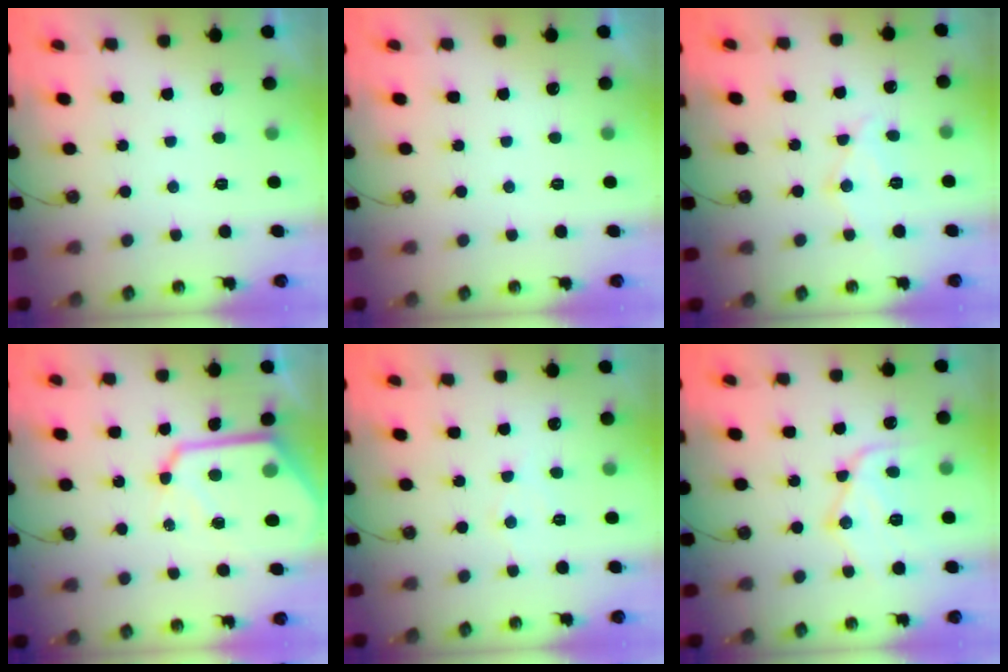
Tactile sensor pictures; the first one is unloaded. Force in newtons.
{"total": 0.0}
{"total": 11.3, "press": 11.3, "slide": 1.1}
{"total": 13.8, "press": 13.7, "slide": 1.5}
{"total": 5.4, "press": 5.4, "slide": 0.8}
{"total": 13.4, "press": 13.4, "slide": 1.1}